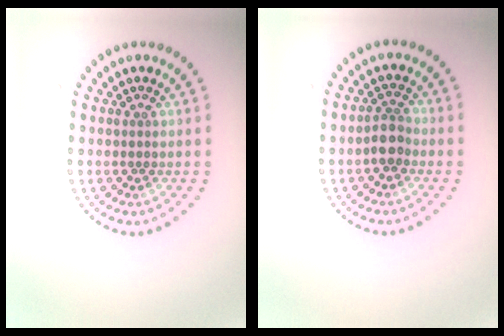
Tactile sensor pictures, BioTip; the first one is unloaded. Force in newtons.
{"total": 2.1, "press": 1.9, "slide": 1.0}